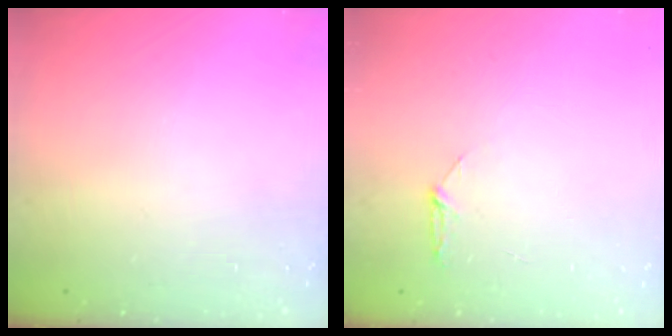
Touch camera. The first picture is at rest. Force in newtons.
{"total": 3.9, "press": 3.9, "slide": 0.5}